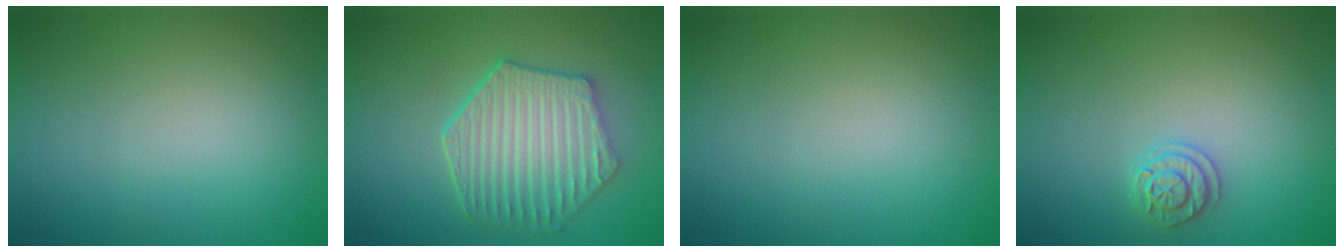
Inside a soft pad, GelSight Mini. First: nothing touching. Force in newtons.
{"total": 6.1, "press": 4.9, "slide": 3.7}
{"total": 0.0}
{"total": 1.8, "press": 1.8, "slide": 0.5}